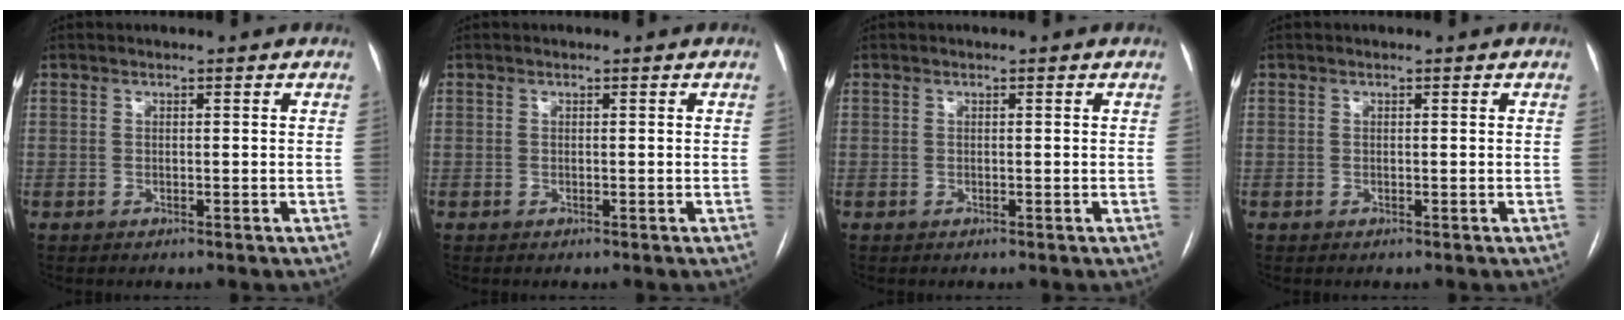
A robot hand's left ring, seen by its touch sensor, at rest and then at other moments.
{"total": 0.0}
{"total": 0.0}
{"total": 0.0}